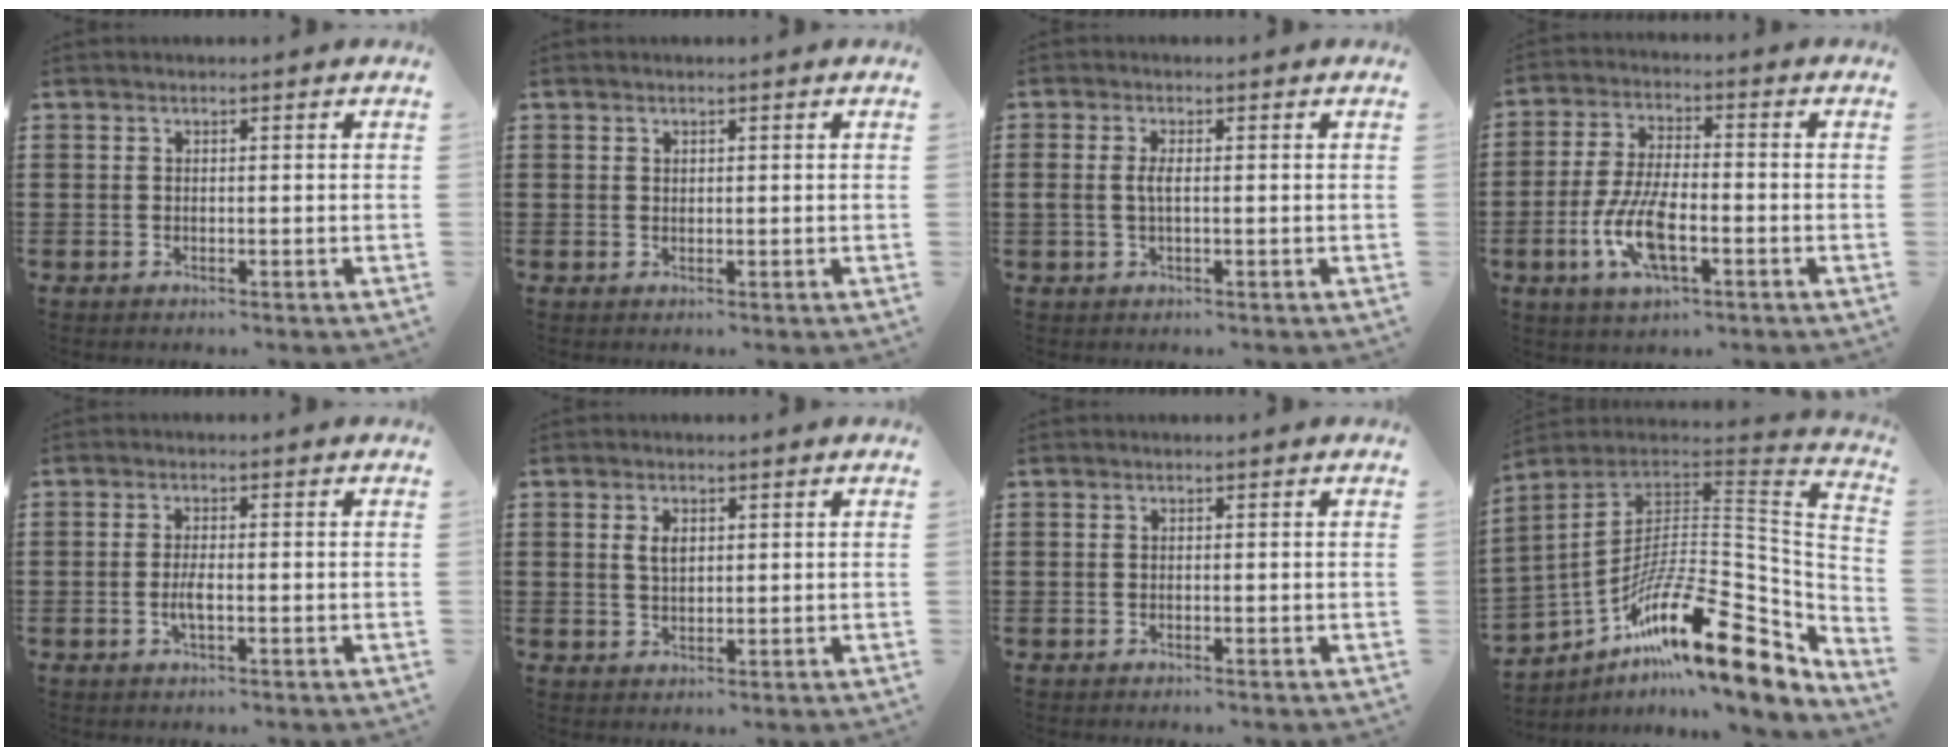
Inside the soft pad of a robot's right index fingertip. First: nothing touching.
{"total": 0.6, "force": [0.4, 0.5, 0.1], "torque": [-0.005, 0.001, 0.008]}
{"total": 2.2, "force": [-0.2, 0.7, 2.1], "torque": [-0.054, -0.005, -0.009]}
{"total": 9.3, "force": [-3.2, 3.5, 8.0], "torque": [-0.185, -0.012, -0.063]}
{"total": 2.5, "force": [-0.6, 0.6, 2.4], "torque": [-0.050, -0.004, -0.013]}
{"total": 2.4, "force": [0.7, 1.4, 1.9], "torque": [-0.041, 0.006, 0.012]}
{"total": 0.0}
{"total": 20.0, "force": [-10.5, 5.8, 16.0], "torque": [-0.285, 0.005, -0.192]}